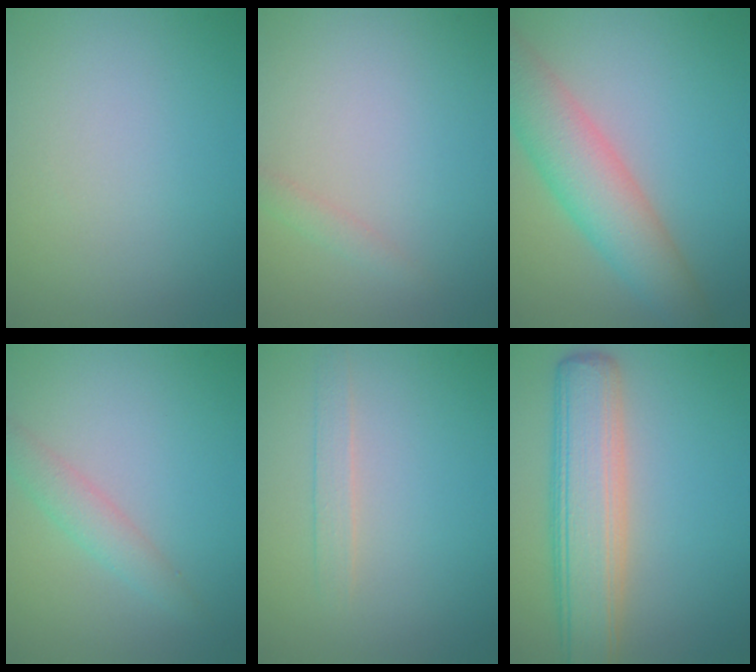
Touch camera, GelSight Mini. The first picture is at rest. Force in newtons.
{"total": 0.9, "press": 0.9, "slide": 0.0}
{"total": 6.4, "press": 6.4, "slide": 0.5}
{"total": 2.1, "press": 2.1, "slide": 0.0}
{"total": 1.3, "press": 1.3, "slide": 0.1}
{"total": 7.0, "press": 7.0, "slide": 0.6}